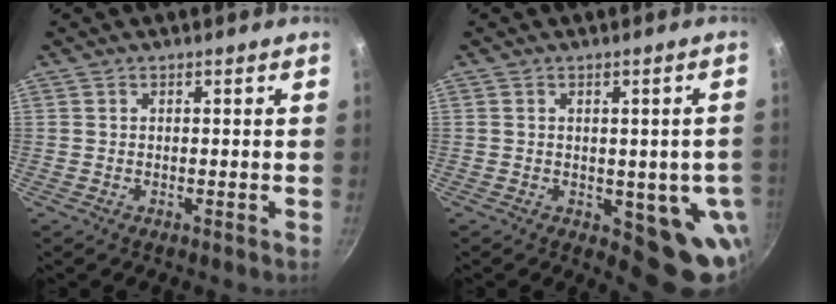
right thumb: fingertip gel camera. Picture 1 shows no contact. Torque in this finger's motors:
{"motor_torque": [2.37, 2.51, 1.74, -1.03, 0.39]}